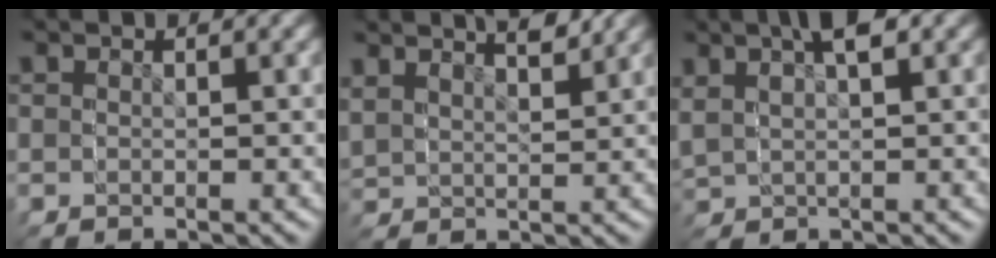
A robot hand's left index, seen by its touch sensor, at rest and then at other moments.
{"total": 3.5, "force": [3.2, 0.8, -1.2], "torque": [-0.016, 0.006, 0.051]}
{"total": 1.5, "force": [1.3, 0.7, -0.1], "torque": [-0.024, 0.001, 0.024]}